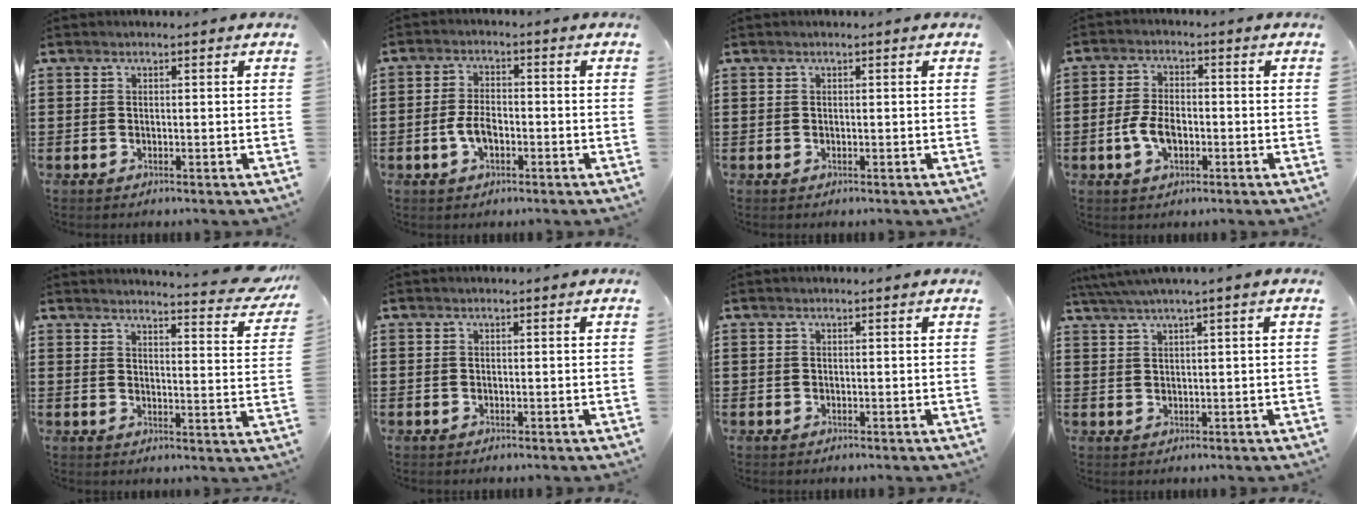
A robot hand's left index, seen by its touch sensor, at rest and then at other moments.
{"total": 4.3, "force": [-1.2, 2.2, 3.5], "torque": [-0.085, -0.001, -0.028]}
{"total": 0.0}
{"total": 5.1, "force": [-1.3, 2.7, 4.1], "torque": [-0.092, -0.001, -0.027]}
{"total": 4.6, "force": [4.2, -0.5, 1.7], "torque": [-0.034, -0.035, 0.069]}
{"total": 0.0}
{"total": 0.0}
{"total": 2.2, "force": [1.4, -0.3, 1.7], "torque": [-0.034, -0.001, 0.024]}